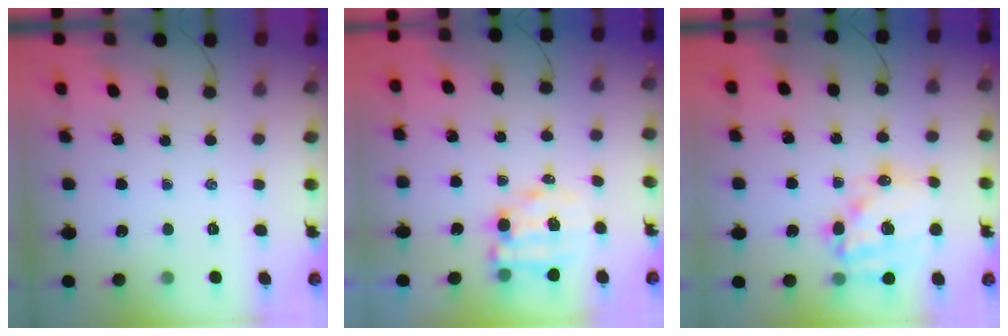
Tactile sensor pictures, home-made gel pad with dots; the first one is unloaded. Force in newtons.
{"total": 6.2, "press": 6.1, "slide": 1.0}
{"total": 16.3, "press": 15.9, "slide": 3.5}